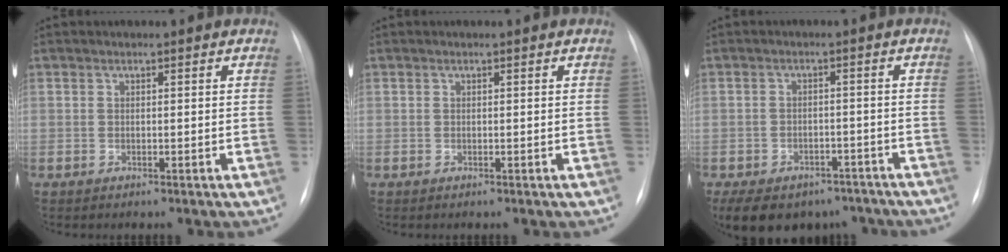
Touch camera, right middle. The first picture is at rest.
{"total": 0.0}
{"total": 17.6, "force": [-12.0, 10.9, 6.7], "torque": [-0.185, -0.006, -0.149]}